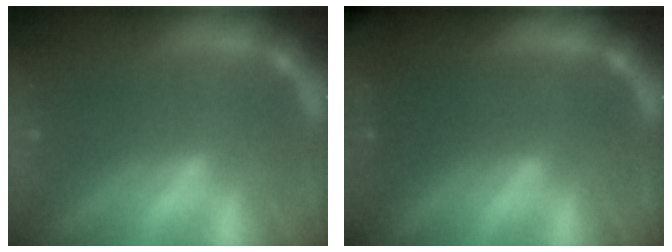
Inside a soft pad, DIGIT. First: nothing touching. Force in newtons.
{"total": 8.5}